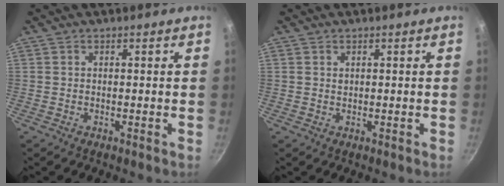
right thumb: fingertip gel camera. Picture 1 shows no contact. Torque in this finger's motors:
{"motor_torque": [-0.21, 0.18, 0.44, 0.07, 0.03]}